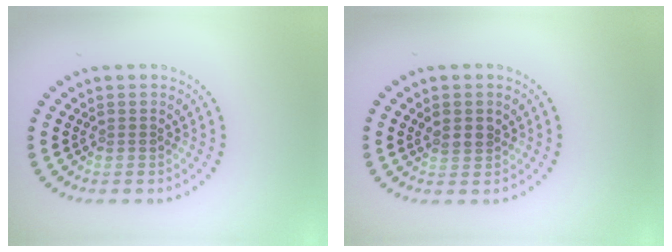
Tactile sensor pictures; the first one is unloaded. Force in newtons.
{"total": 1.6, "press": 1.5, "slide": 0.7}